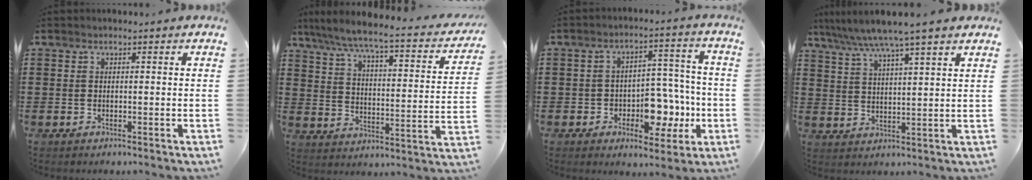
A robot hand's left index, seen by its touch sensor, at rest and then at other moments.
{"total": 5.9, "force": [5.0, -0.1, 3.2], "torque": [-0.087, -0.041, 0.077]}
{"total": 8.3, "force": [-2.6, 5.6, 5.5], "torque": [-0.073, 0.015, -0.047]}
{"total": 6.1, "force": [5.0, -0.7, 3.4], "torque": [-0.083, -0.025, 0.084]}